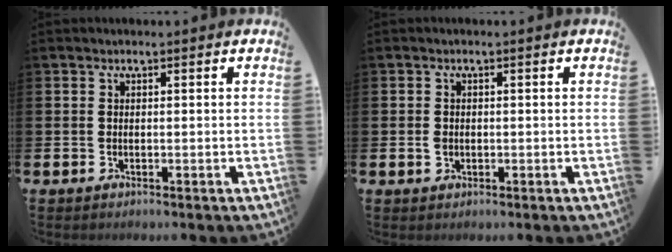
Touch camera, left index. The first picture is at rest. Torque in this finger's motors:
{"motor_torque": [-0.01, 0.03, 0.00, 0.03]}